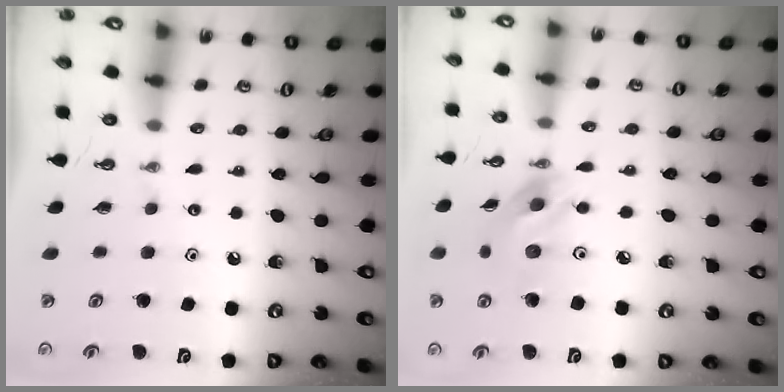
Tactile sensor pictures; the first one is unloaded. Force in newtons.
{"total": 11.5, "press": 11.5, "slide": 0.8}